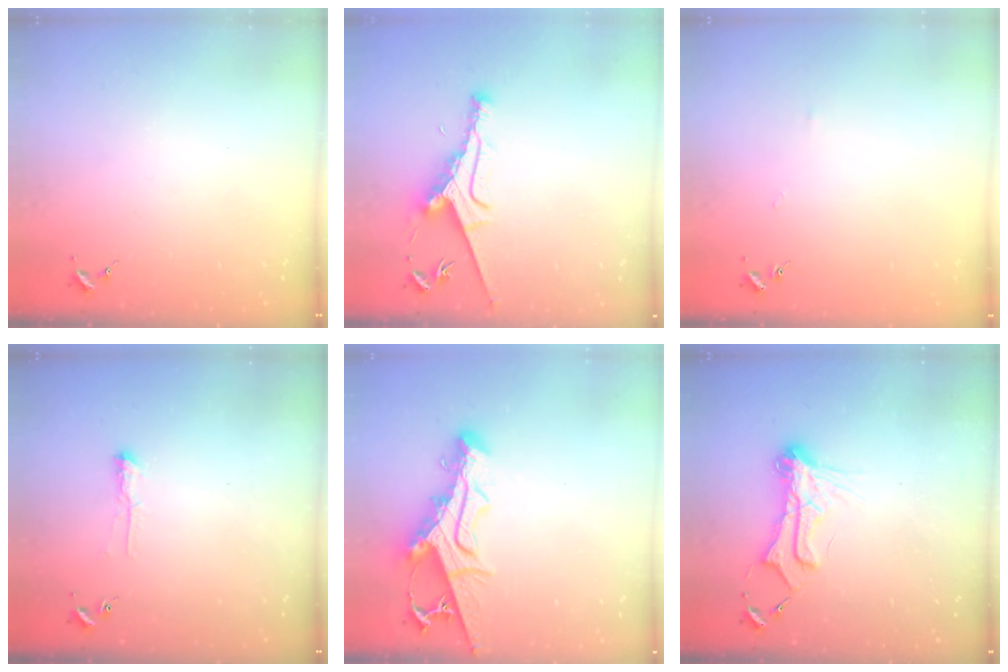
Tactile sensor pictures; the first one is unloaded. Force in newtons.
{"total": 9.1, "press": 9.1, "slide": 0.9}
{"total": 2.5, "press": 2.5, "slide": 0.4}
{"total": 3.9, "press": 3.9, "slide": 0.5}
{"total": 13.1, "press": 13.1, "slide": 1.2}
{"total": 12.5, "press": 12.5, "slide": 0.7}